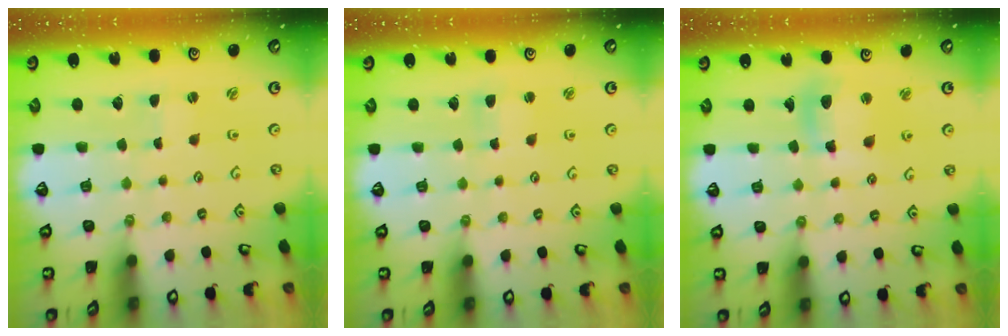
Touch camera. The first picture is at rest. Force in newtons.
{"total": 2.5, "press": 2.5, "slide": 0.1}
{"total": 11.5, "press": 11.4, "slide": 1.7}